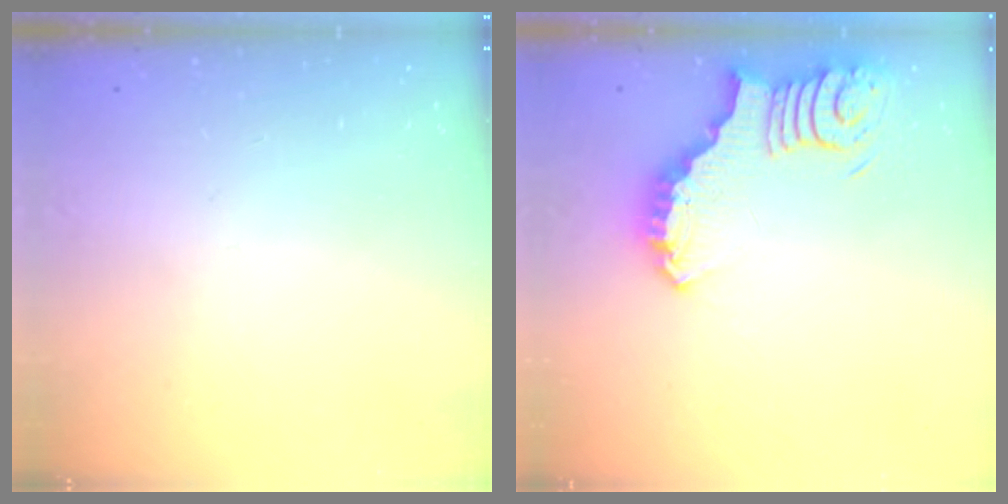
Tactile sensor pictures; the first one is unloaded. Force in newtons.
{"total": 3.5, "press": 3.5, "slide": 0.3}